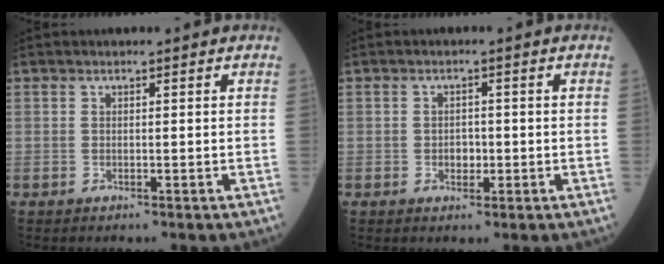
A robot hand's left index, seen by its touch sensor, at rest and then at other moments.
{"total": 1.9, "force": [-0.5, 1.4, 1.3], "torque": [-0.019, 0.004, -0.005]}